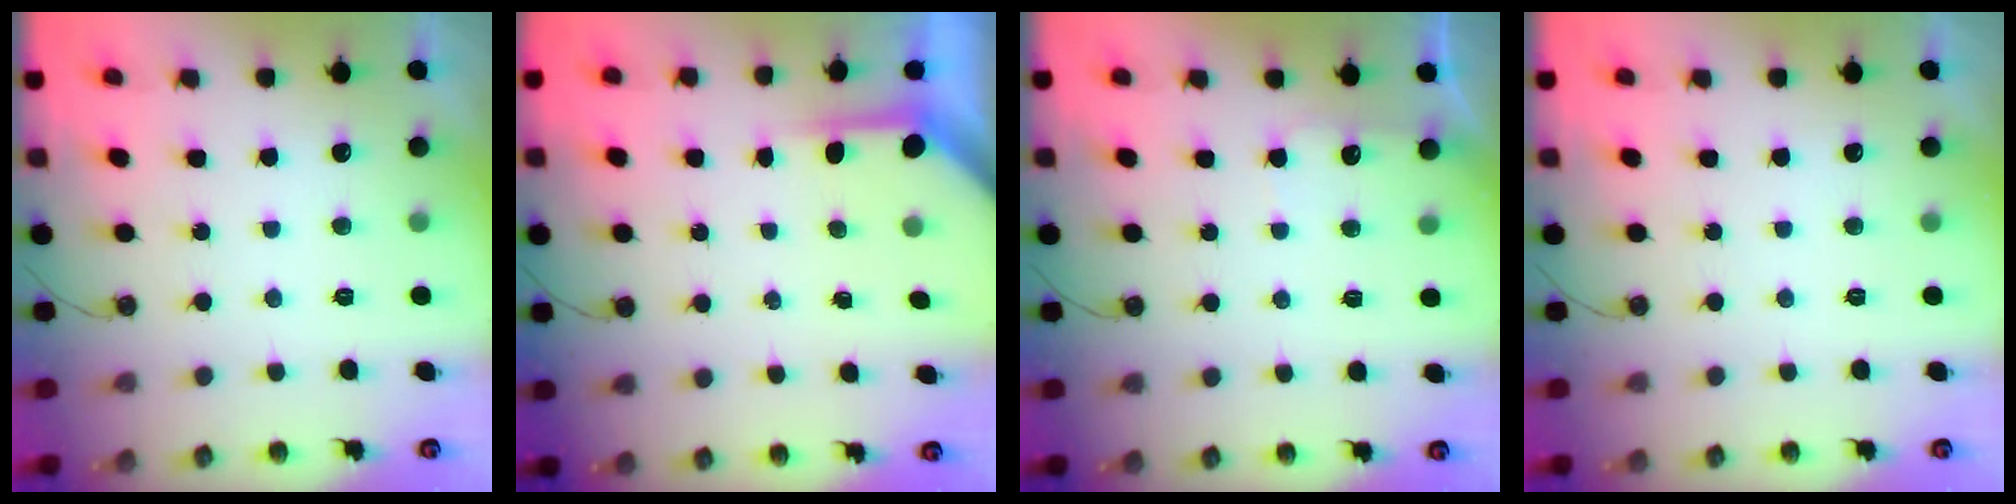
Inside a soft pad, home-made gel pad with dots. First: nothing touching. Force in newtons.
{"total": 3.8, "press": 3.7, "slide": 0.4}
{"total": 4.0, "press": 4.0, "slide": 0.5}
{"total": 0.0}